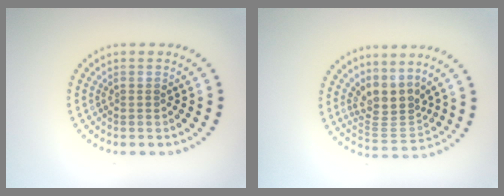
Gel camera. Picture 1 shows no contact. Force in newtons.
{"total": 3.6, "press": 2.6, "slide": 2.5}